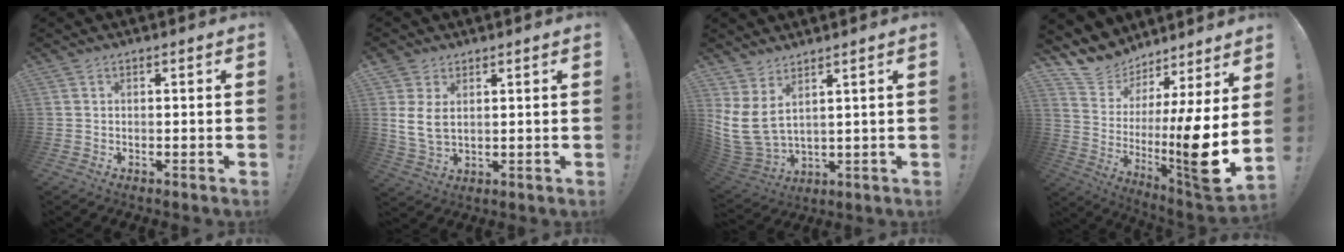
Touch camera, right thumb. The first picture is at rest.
{"total": 7.0, "force": [2.3, 4.1, 5.2], "torque": [-0.099, -0.010, 0.049]}
{"total": 9.3, "force": [3.5, 4.9, 7.2], "torque": [-0.158, -0.030, 0.069]}
{"total": 10.3, "force": [1.6, 1.5, 10.1], "torque": [-0.173, -0.061, 0.030]}